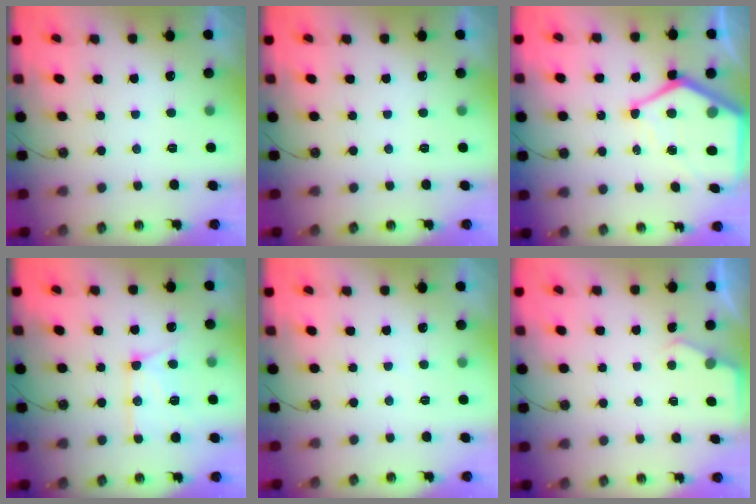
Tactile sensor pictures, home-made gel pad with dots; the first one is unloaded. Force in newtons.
{"total": 0.0}
{"total": 16.3, "press": 16.2, "slide": 1.5}
{"total": 13.3, "press": 13.2, "slide": 1.6}
{"total": 1.8, "press": 1.7, "slide": 0.3}
{"total": 2.6, "press": 2.6, "slide": 0.4}